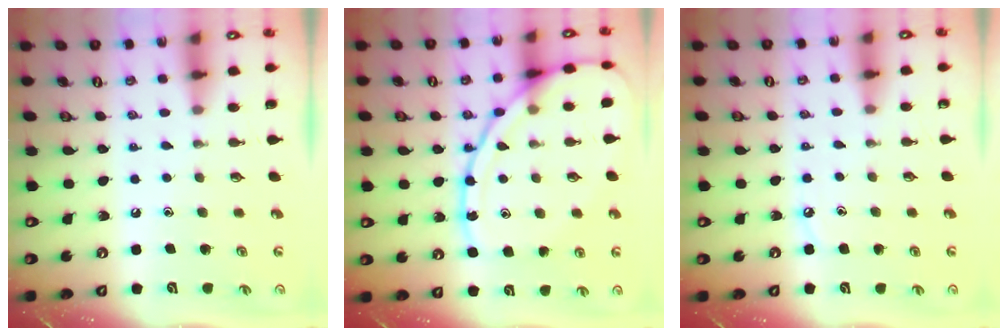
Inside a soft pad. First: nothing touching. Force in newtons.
{"total": 14.9, "press": 14.8, "slide": 1.2}
{"total": 3.6, "press": 3.6, "slide": 0.3}